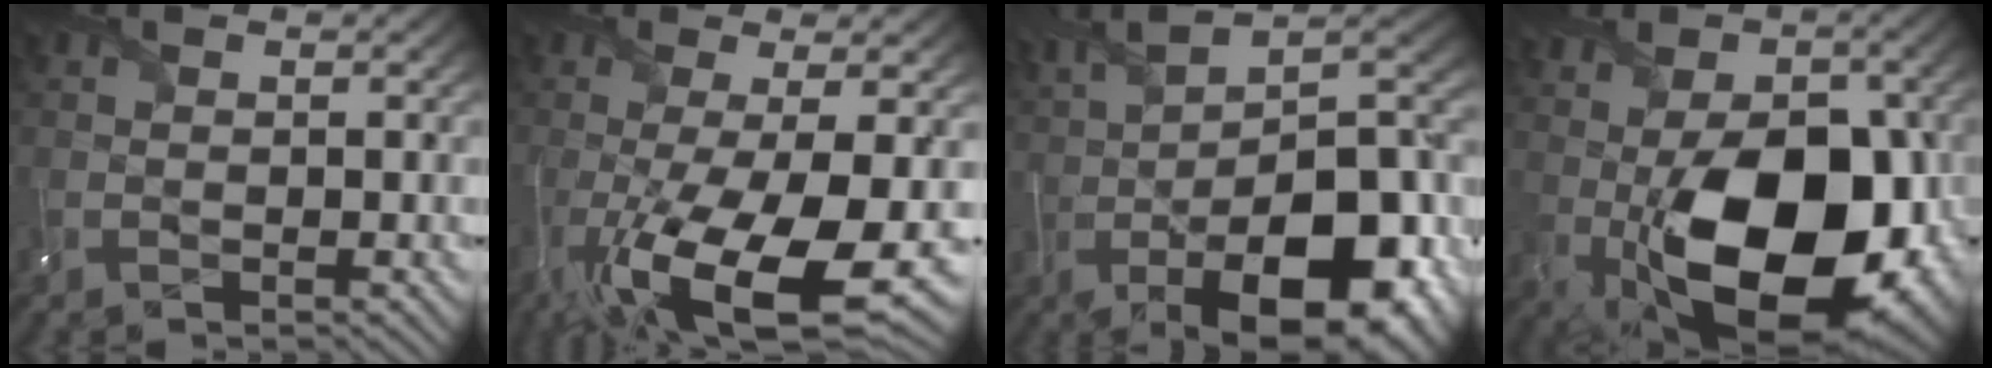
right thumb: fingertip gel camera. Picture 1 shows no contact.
{"total": 14.3, "force": [-5.4, 3.6, 12.7], "torque": [-0.239, -0.038, -0.080]}
{"total": 19.5, "force": [-3.0, 8.8, 17.2], "torque": [-0.247, -0.015, -0.038]}
{"total": 18.5, "force": [-3.5, 10.9, 14.6], "torque": [-0.190, -0.024, -0.048]}